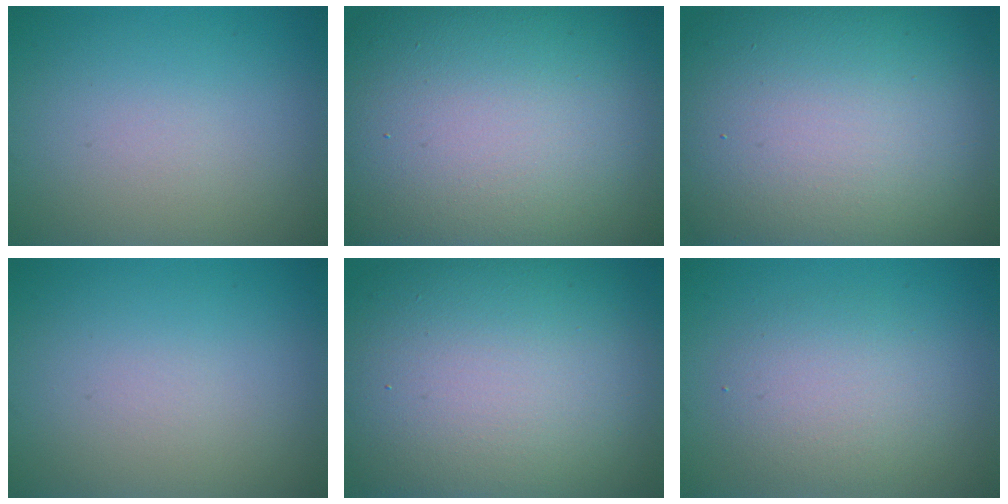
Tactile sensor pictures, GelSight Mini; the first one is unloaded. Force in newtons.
{"total": 22.8, "press": 22.8, "slide": 1.0}
{"total": 19.8, "press": 19.8, "slide": 0.7}
{"total": 0.0}
{"total": 17.5, "press": 17.5, "slide": 1.4}
{"total": 3.0, "press": 3.0, "slide": 0.1}